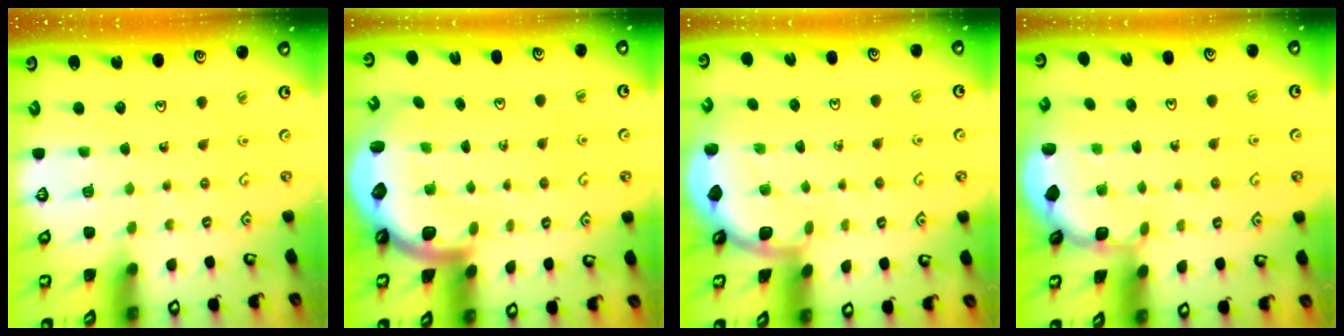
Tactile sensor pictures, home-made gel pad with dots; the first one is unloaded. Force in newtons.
{"total": 3.0, "press": 2.9, "slide": 0.4}
{"total": 1.8, "press": 1.8, "slide": 0.0}
{"total": 1.9, "press": 1.8, "slide": 0.7}